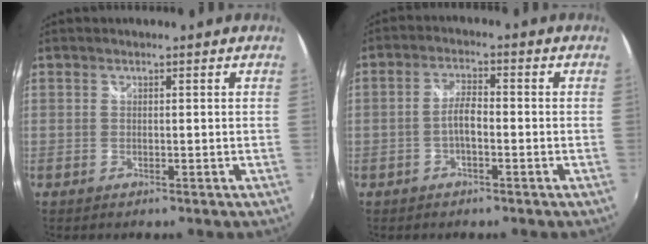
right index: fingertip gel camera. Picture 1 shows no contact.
{"total": 3.5, "force": [-1.3, 1.1, 3.1], "torque": [-0.065, 0.009, -0.026]}